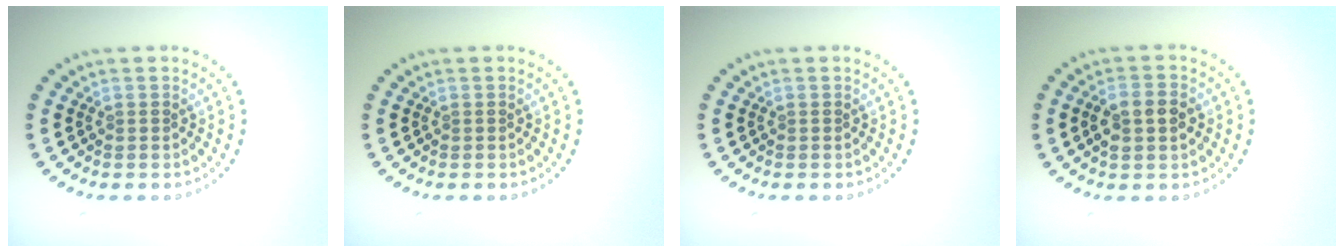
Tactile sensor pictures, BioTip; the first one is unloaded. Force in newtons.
{"total": 0.0}
{"total": 0.0}
{"total": 2.8, "press": 2.8, "slide": 0.4}